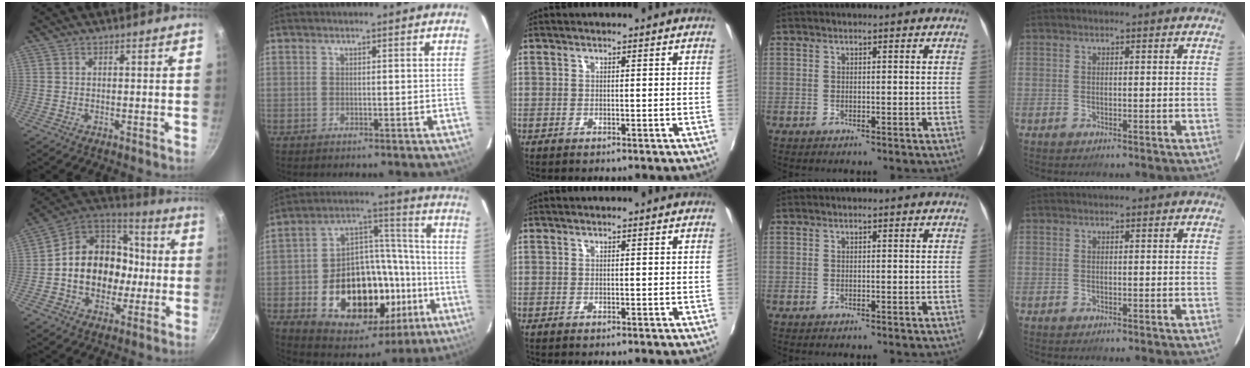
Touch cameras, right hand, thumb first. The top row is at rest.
{"thumb": {"total": 18.8, "force": [-1.6, 15.1, 11.0], "torque": [-0.148, 0.046, -0.033]}, "index": {"total": 26.2, "force": [-9.2, 17.1, 17.5], "torque": [-0.318, 0.034, -0.113]}}